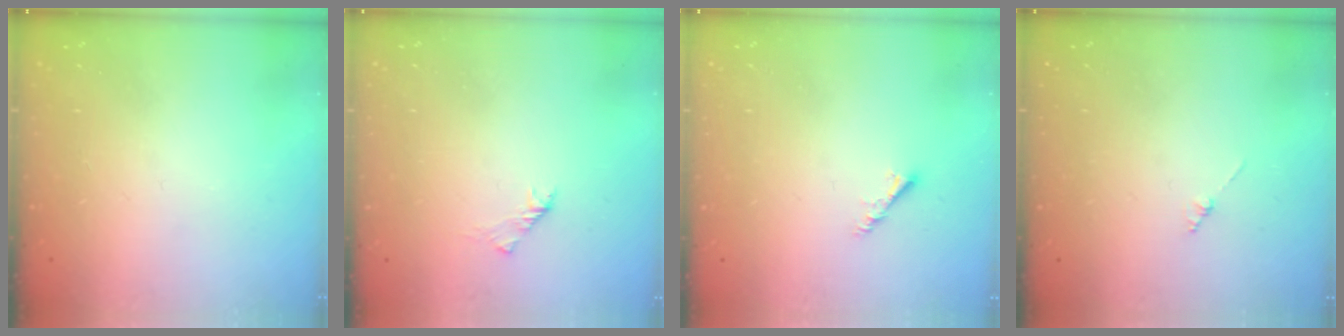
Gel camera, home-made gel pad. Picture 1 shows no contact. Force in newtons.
{"total": 1.6, "press": 1.4, "slide": 0.6}
{"total": 3.0, "press": 2.9, "slide": 0.6}
{"total": 1.3, "press": 1.3, "slide": 0.3}